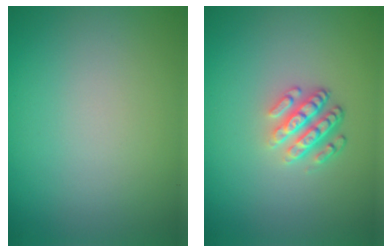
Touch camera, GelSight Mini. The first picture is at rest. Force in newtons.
{"total": 3.6, "press": 2.6, "slide": 2.5}